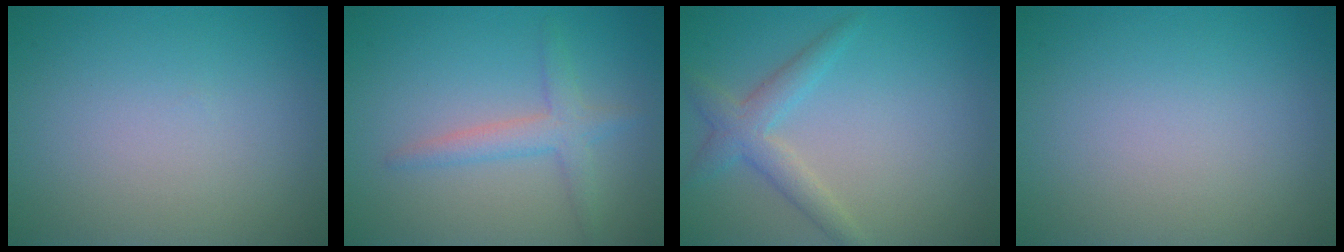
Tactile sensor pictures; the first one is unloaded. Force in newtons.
{"total": 2.5, "press": 2.5, "slide": 0.1}
{"total": 2.8, "press": 2.8, "slide": 0.1}
{"total": 0.0}